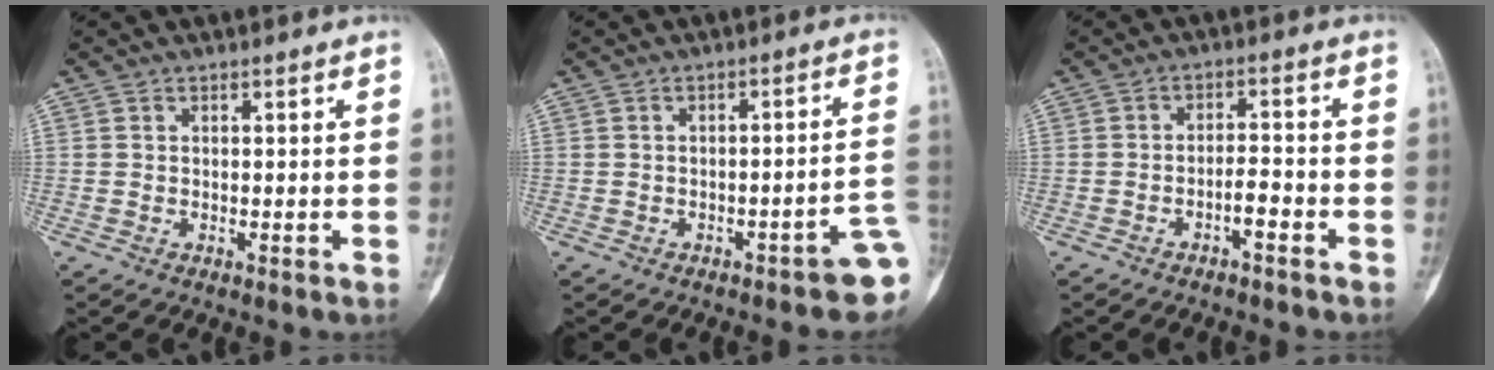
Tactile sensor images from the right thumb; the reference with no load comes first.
{"total": 8.1, "force": [-3.6, 1.9, 7.0], "torque": [-0.072, 0.027, -0.042]}
{"total": 3.6, "force": [-2.1, 1.1, 2.7], "torque": [-0.046, 0.028, -0.034]}